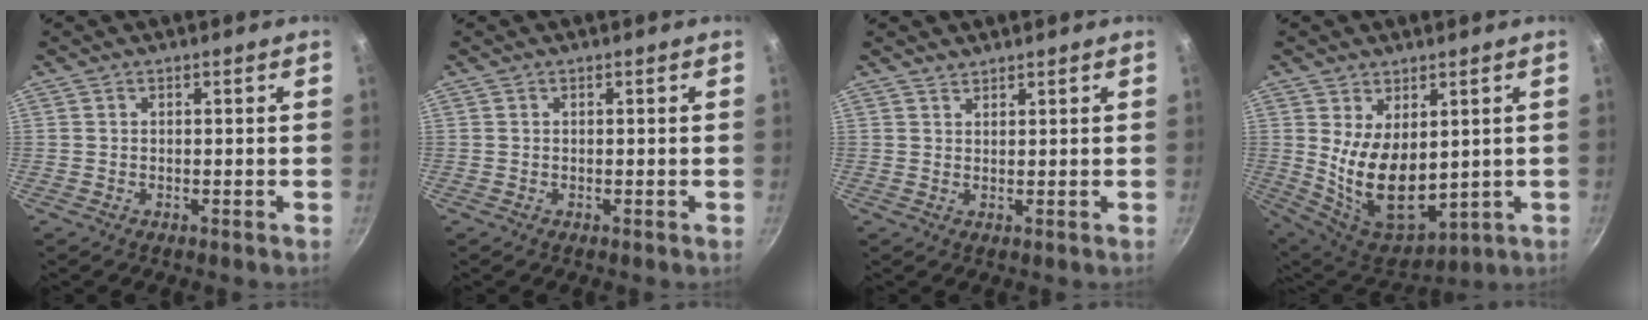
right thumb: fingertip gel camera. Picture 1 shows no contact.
{"total": 0.0}
{"total": 1.3, "force": [1.2, 0.4, 0.0], "torque": [0.003, -0.004, 0.024]}
{"total": 14.4, "force": [1.4, 8.7, 11.5], "torque": [-0.176, -0.041, 0.057]}